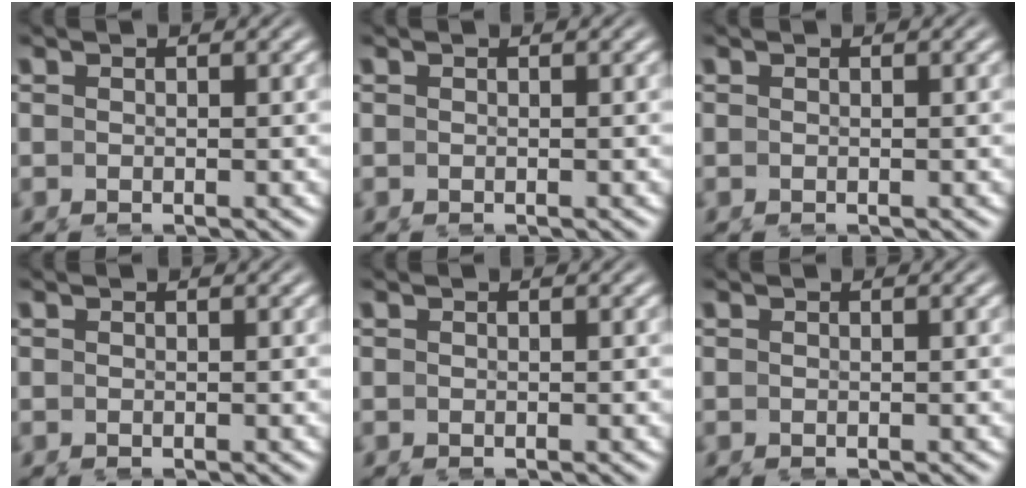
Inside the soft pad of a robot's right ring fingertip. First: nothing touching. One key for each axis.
{"total": 0.0}
{"total": 0.0}
{"total": 0.0}
{"total": 0.0}
{"total": 0.0}